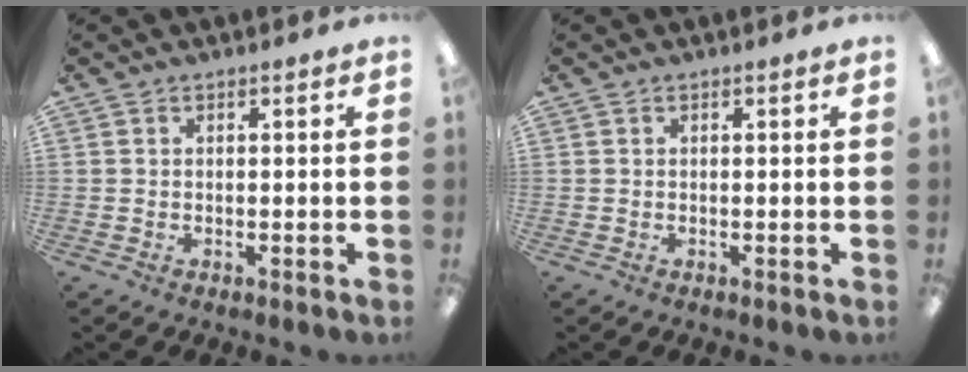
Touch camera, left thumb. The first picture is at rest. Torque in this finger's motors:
{"motor_torque": [-0.01, 0.01, -0.04, 0.04, 0.00]}